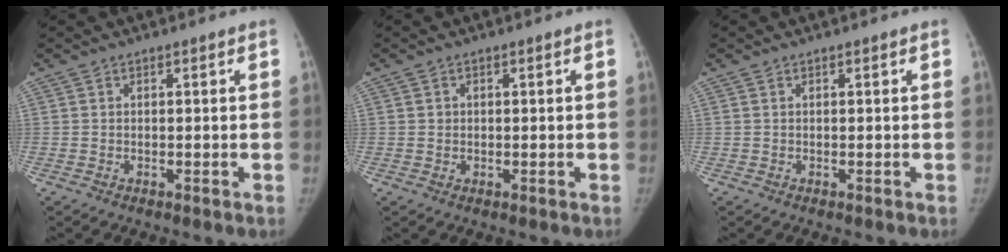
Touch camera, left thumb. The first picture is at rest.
{"total": 0.9, "force": [0.0, 0.9, 0.0], "torque": [0.011, -0.001, 0.000]}
{"total": 0.0}